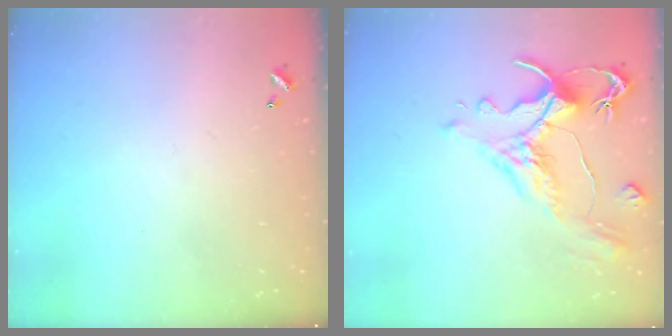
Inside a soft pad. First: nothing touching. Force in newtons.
{"total": 1.6, "press": 0.0, "slide": 1.6}